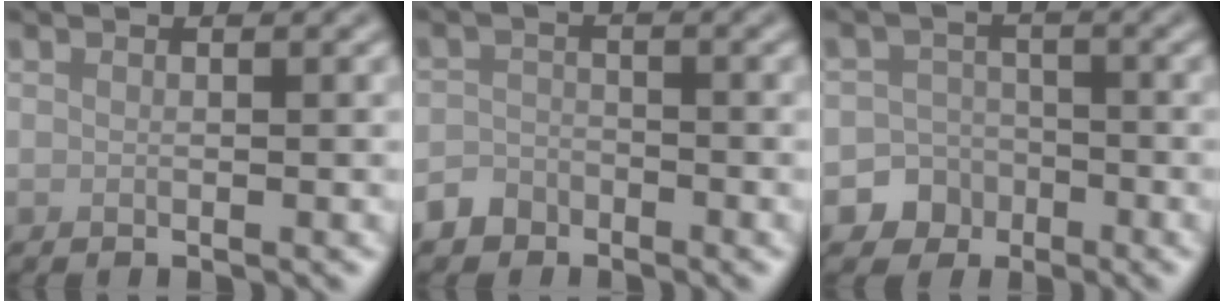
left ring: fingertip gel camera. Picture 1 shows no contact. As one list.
[{"total": 2.0, "force": [-1.5, 1.3, 0.1], "torque": [0.006, 0.005, -0.033]}, {"total": 4.4, "force": [-2.2, 3.8, 0.2], "torque": [0.032, -0.003, -0.050]}]